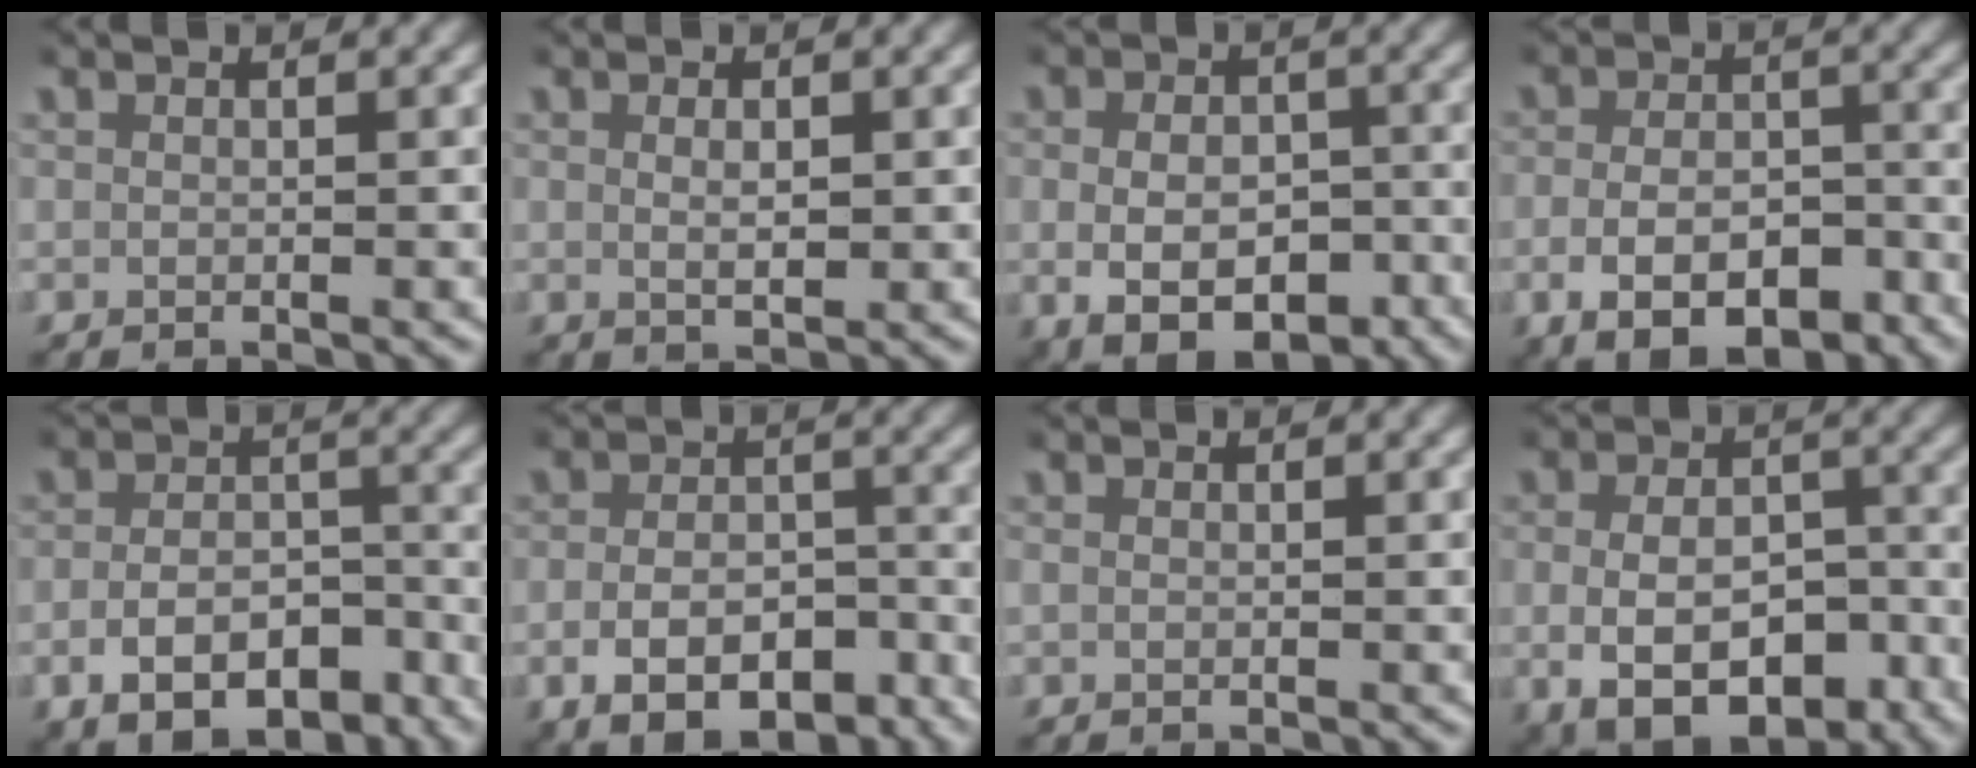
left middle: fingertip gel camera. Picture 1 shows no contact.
{"total": 1.7, "force": [0.3, 0.6, 1.5], "torque": [-0.026, -0.009, 0.012]}
{"total": 8.3, "force": [-4.2, 5.2, 4.8], "torque": [-0.077, -0.033, -0.053]}
{"total": 7.6, "force": [-4.2, 4.4, 4.5], "torque": [-0.066, -0.017, -0.065]}
{"total": 8.1, "force": [-5.5, 4.6, 3.7], "torque": [-0.051, -0.013, -0.087]}
{"total": 8.0, "force": [-5.1, 4.6, 4.1], "torque": [-0.056, -0.017, -0.079]}
{"total": 0.0}
{"total": 10.3, "force": [-5.2, 6.6, 6.1], "torque": [-0.110, -0.038, -0.068]}